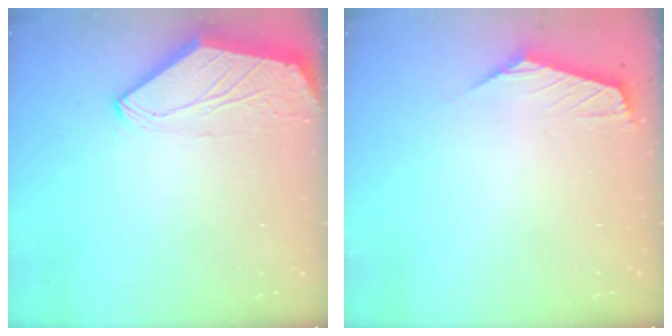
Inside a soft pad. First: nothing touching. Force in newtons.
{"total": 1.3, "press": 1.2, "slide": 0.5}